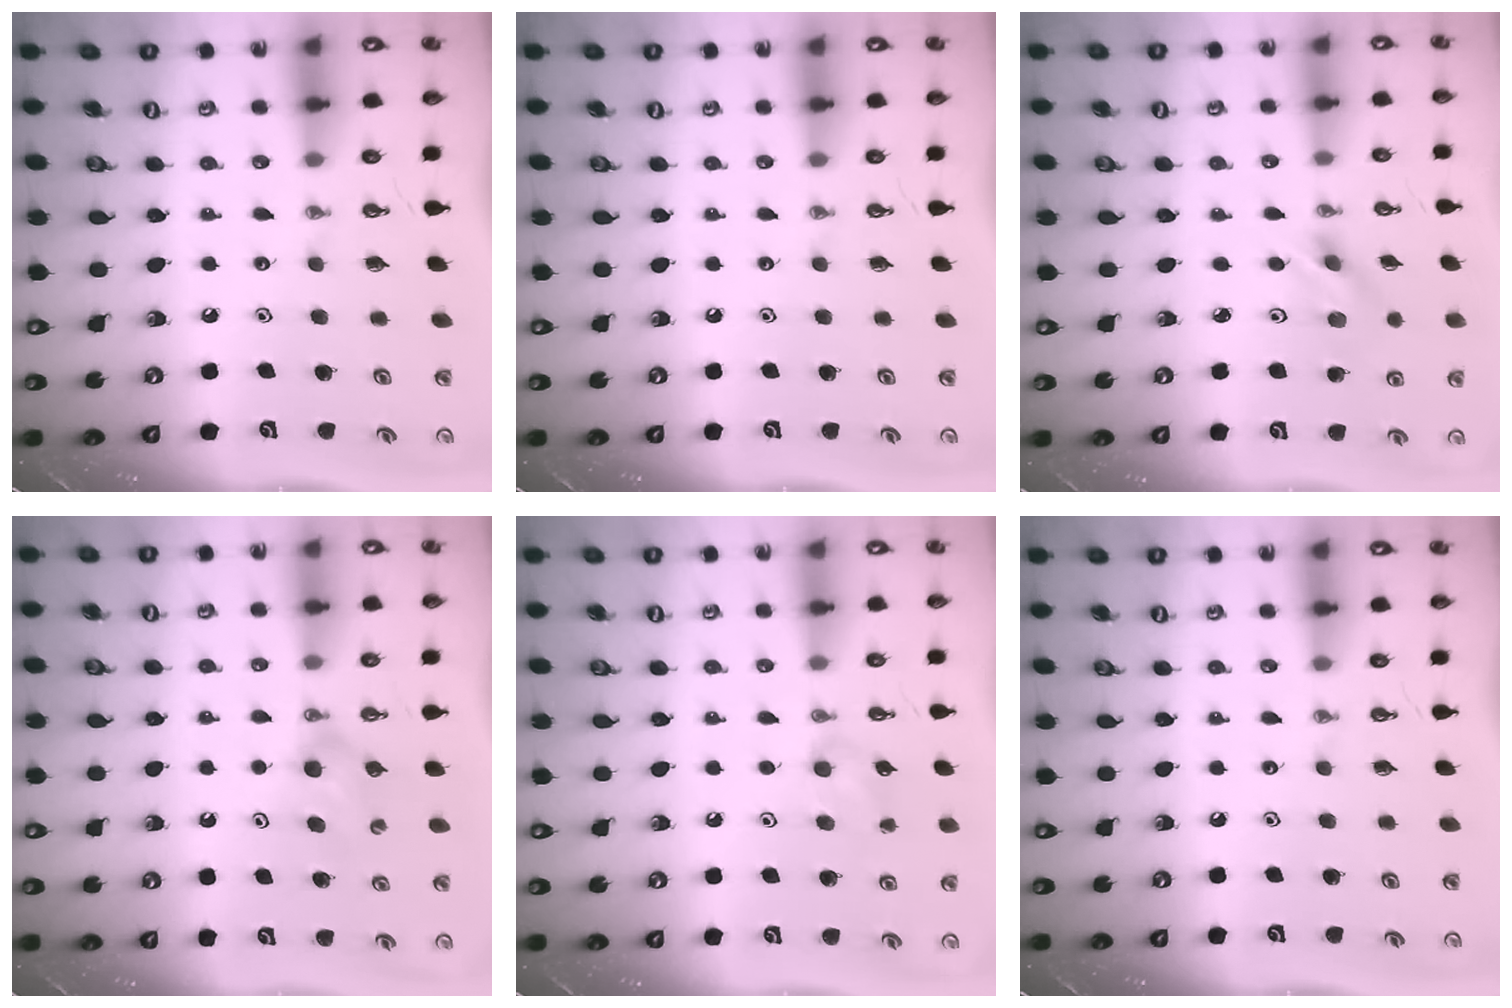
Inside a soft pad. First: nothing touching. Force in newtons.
{"total": 0.0}
{"total": 4.0, "press": 4.0, "slide": 0.8}
{"total": 5.0, "press": 4.6, "slide": 1.9}
{"total": 8.4, "press": 7.5, "slide": 3.7}
{"total": 0.0}